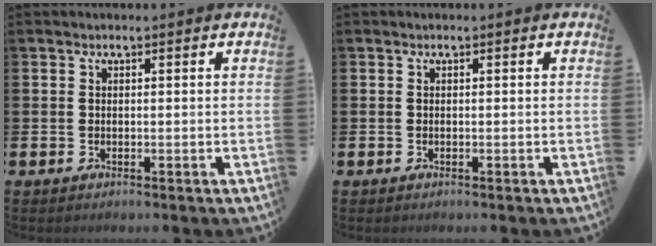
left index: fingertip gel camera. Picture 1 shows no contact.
{"total": 0.0}